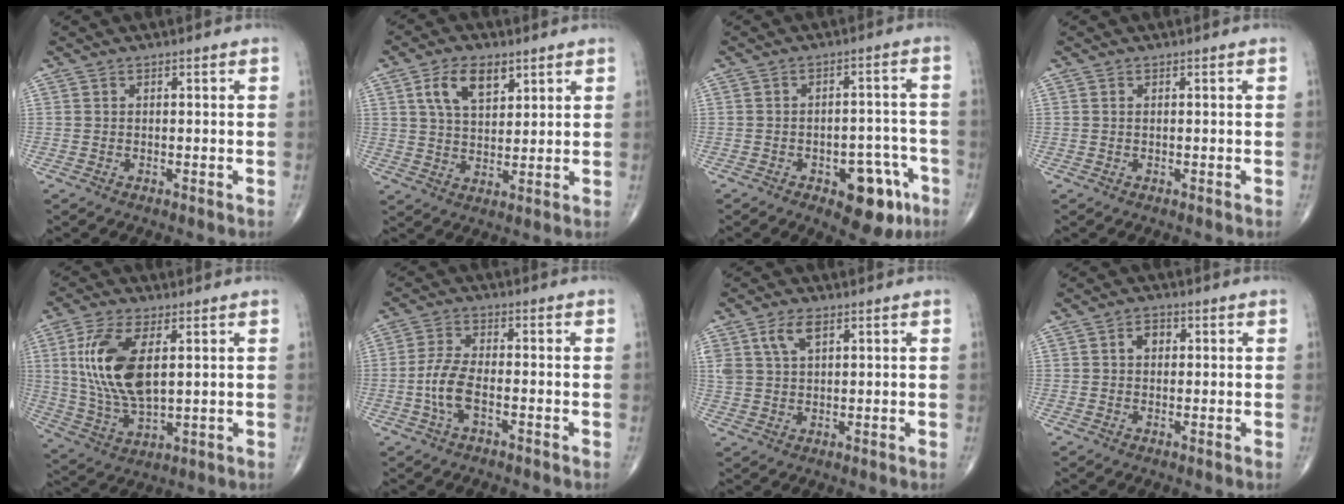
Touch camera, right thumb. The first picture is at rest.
{"total": 8.5, "force": [4.1, 4.6, 5.8], "torque": [-0.091, -0.016, 0.077]}
{"total": 12.4, "force": [-6.0, 6.0, 9.1], "torque": [-0.081, 0.043, -0.072]}
{"total": 0.0}
{"total": 14.8, "force": [3.3, 6.9, 12.7], "torque": [-0.264, -0.014, 0.073]}
{"total": 6.3, "force": [-1.9, 2.7, 5.3], "torque": [-0.121, 0.018, -0.038]}
{"total": 5.5, "force": [2.7, 2.9, 3.9], "torque": [-0.076, -0.003, 0.057]}
{"total": 2.8, "force": [0.6, 2.1, 1.8], "torque": [-0.019, 0.009, 0.007]}